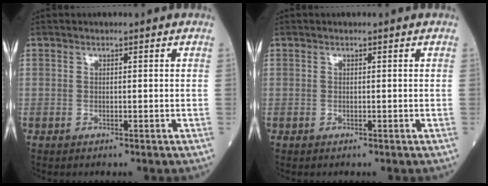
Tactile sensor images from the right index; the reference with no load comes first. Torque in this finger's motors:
{"motor_torque": [0.01, -0.03, -0.02, 0.01]}